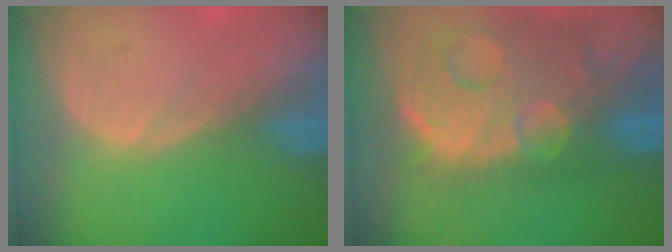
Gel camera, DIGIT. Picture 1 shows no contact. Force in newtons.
{"total": 14.5, "press": 11.7, "slide": 8.5}